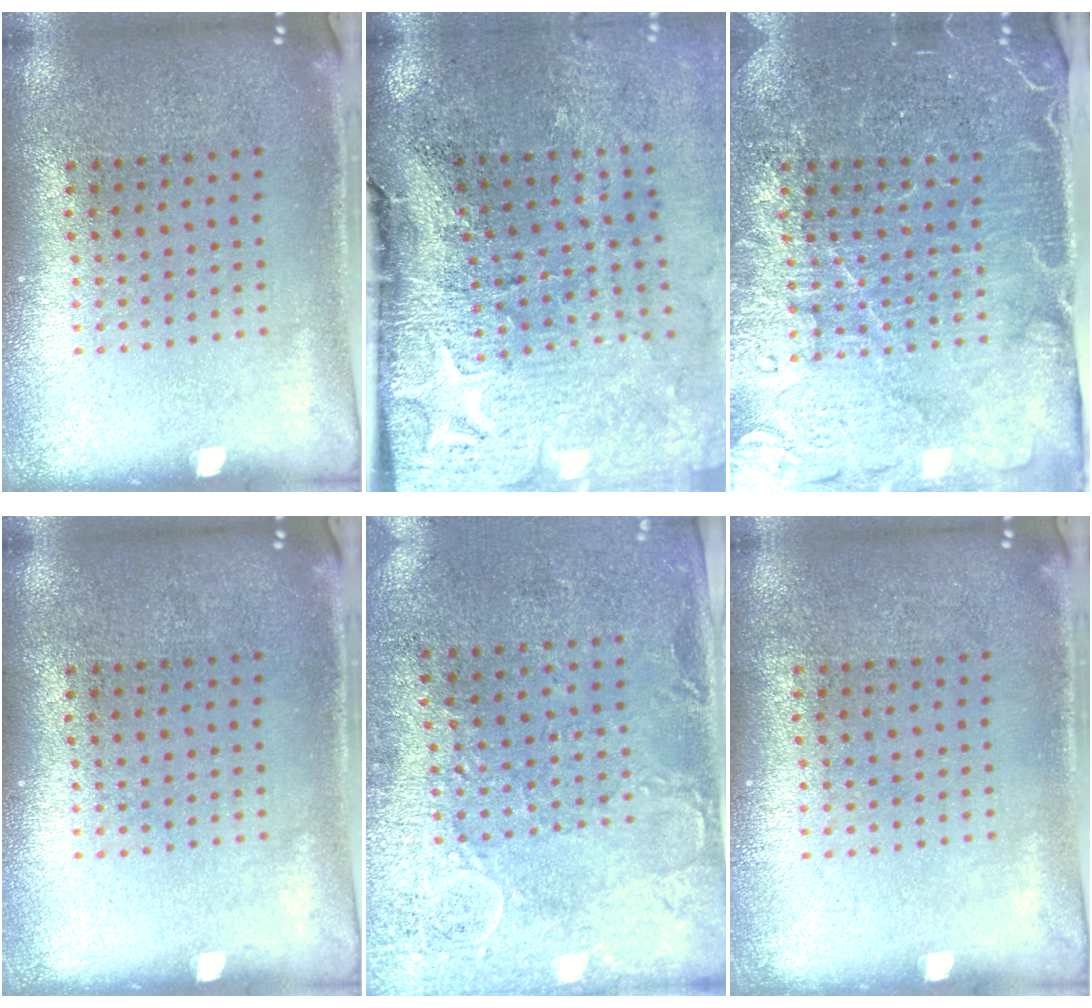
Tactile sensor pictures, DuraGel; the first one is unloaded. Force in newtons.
{"total": 5.0, "press": 3.9, "slide": 3.1}
{"total": 4.5, "press": 4.2, "slide": 1.7}
{"total": 0.0}
{"total": 2.9, "press": 2.5, "slide": 1.5}
{"total": 0.0}